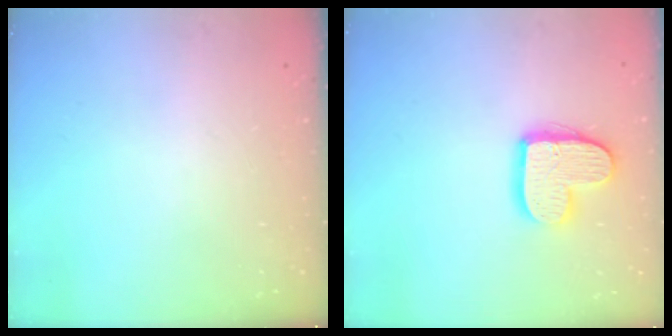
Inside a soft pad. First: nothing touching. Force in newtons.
{"total": 13.7, "press": 13.7, "slide": 0.9}